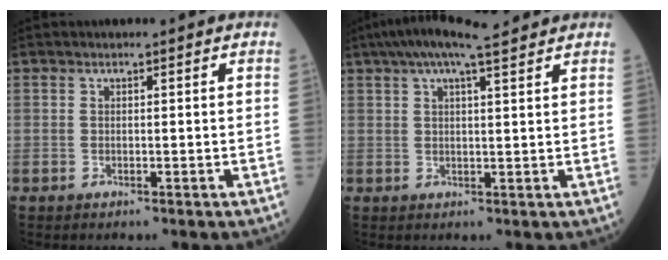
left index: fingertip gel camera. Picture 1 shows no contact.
{"total": 9.6, "force": [7.7, 0.9, 5.7], "torque": [-0.100, 0.041, 0.117]}